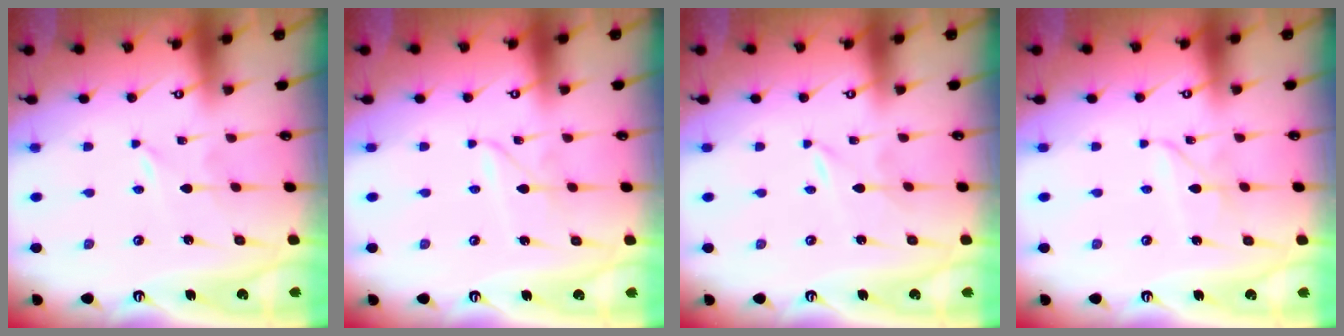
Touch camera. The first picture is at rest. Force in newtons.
{"total": 1.9, "press": 1.9, "slide": 0.2}
{"total": 0.0}
{"total": 2.5, "press": 2.5, "slide": 0.1}